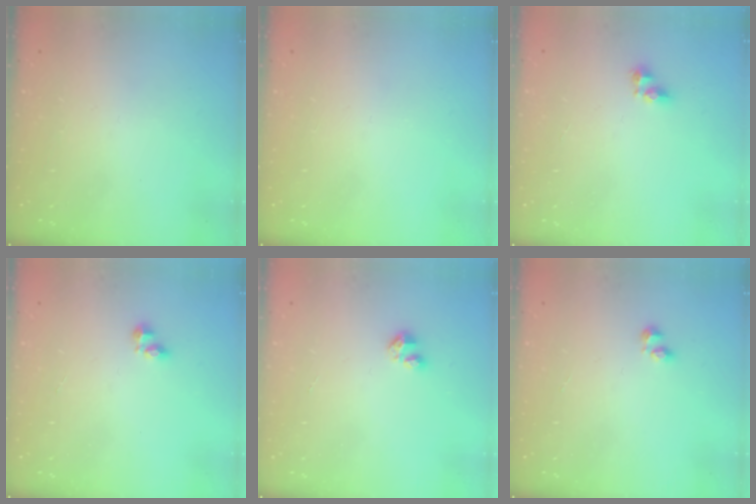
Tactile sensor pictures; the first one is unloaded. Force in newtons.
{"total": 0.0}
{"total": 5.0, "press": 4.9, "slide": 0.6}
{"total": 2.1, "press": 2.1, "slide": 0.3}
{"total": 2.1, "press": 2.1, "slide": 0.2}
{"total": 1.2, "press": 1.0, "slide": 0.6}